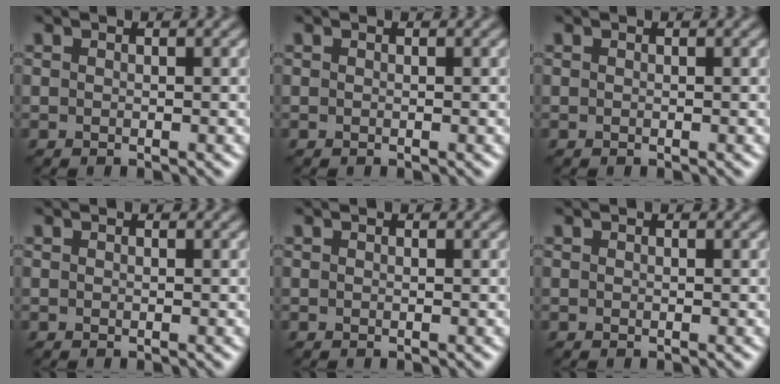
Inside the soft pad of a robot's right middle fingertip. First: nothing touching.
{"total": 0.0}
{"total": 0.0}
{"total": 0.0}
{"total": 0.0}
{"total": 0.0}